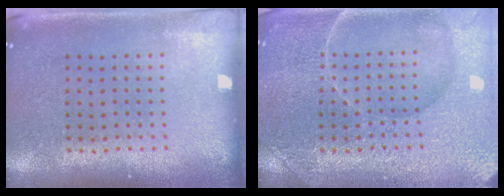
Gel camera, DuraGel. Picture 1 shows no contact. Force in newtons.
{"total": 4.3, "press": 4.2, "slide": 0.5}